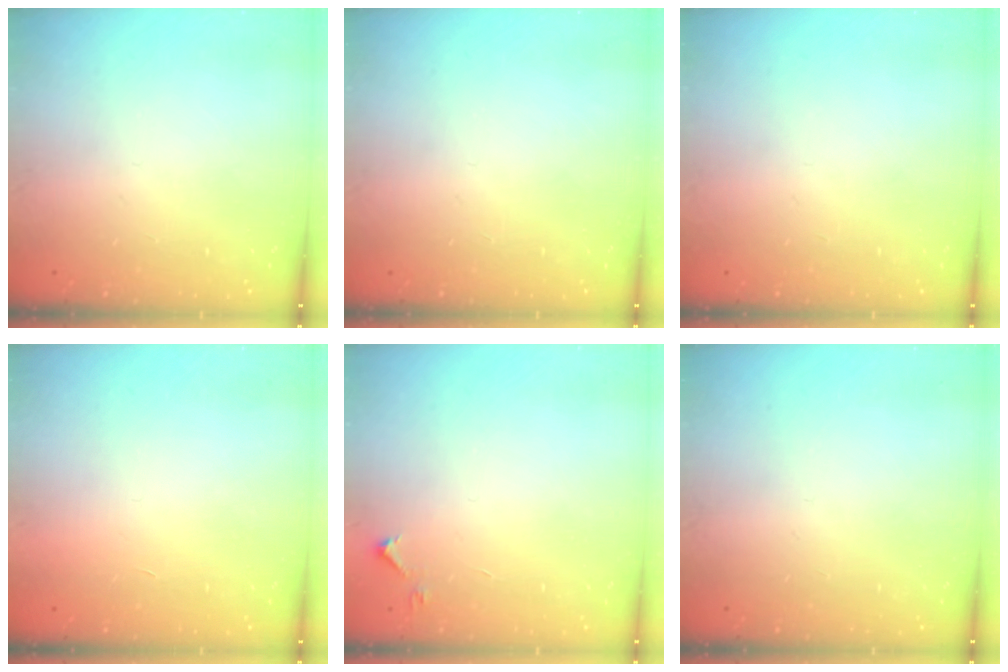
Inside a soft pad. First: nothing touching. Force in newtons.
{"total": 0.0}
{"total": 0.0}
{"total": 1.7, "press": 1.7, "slide": 0.1}
{"total": 3.8, "press": 3.7, "slide": 0.6}
{"total": 0.0}